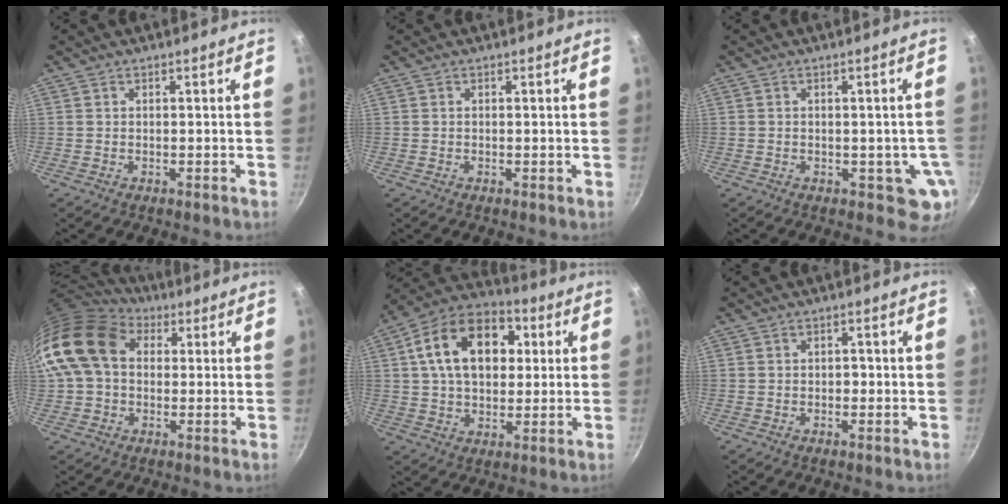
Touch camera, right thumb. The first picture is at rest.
{"total": 0.0}
{"total": 4.7, "force": [-0.8, 3.2, 3.4], "torque": [-0.023, -0.002, -0.009]}
{"total": 15.2, "force": [2.8, 11.4, 9.6], "torque": [-0.162, 0.025, 0.036]}
{"total": 18.3, "force": [4.3, 12.3, 12.8], "torque": [-0.185, 0.019, 0.055]}
{"total": 1.3, "force": [-0.3, 1.0, 0.8], "torque": [-0.007, 0.005, -0.006]}